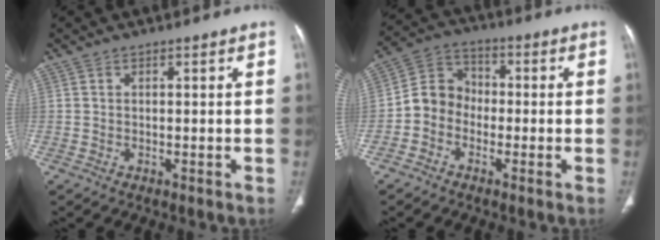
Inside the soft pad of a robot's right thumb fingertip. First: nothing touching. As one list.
[{"total": 7.2, "force": [-2.1, 6.2, 3.0], "torque": [-0.035, 0.034, -0.055]}]